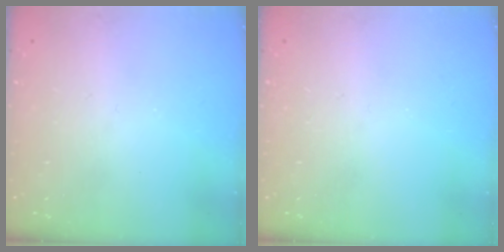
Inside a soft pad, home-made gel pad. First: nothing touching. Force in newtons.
{"total": 0.0}